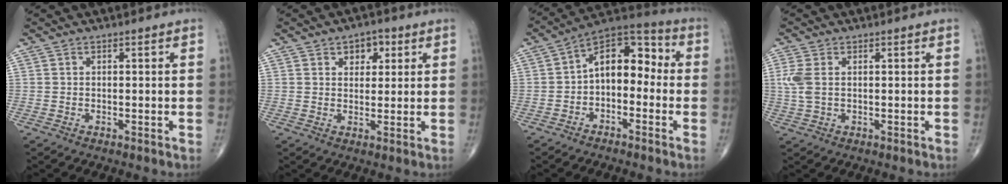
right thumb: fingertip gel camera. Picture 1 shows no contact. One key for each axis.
{"total": 4.7, "fx": 2.2, "fy": 3.2, "fz": 2.7, "tx": -0.011, "ty": -0.006, "tz": 0.028}
{"total": 11.2, "fx": -1.1, "fy": 7.1, "fz": 8.6, "tx": -0.099, "ty": 0.049, "tz": -0.038}
{"total": 4.2, "fx": 0.5, "fy": 2.4, "fz": 3.3, "tx": -0.103, "ty": 0.009, "tz": 0.013}